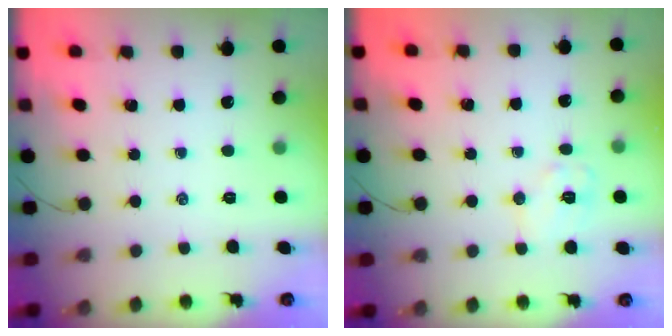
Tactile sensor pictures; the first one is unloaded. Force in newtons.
{"total": 7.6, "press": 7.5, "slide": 1.0}